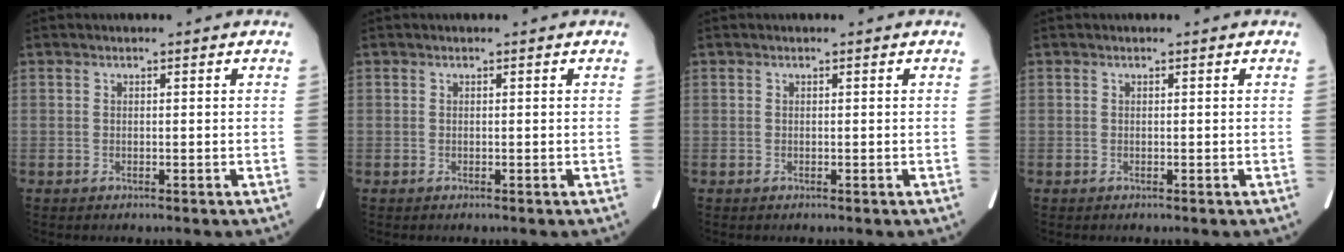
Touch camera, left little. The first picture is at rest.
{"total": 0.0}
{"total": 0.0}
{"total": 0.0}